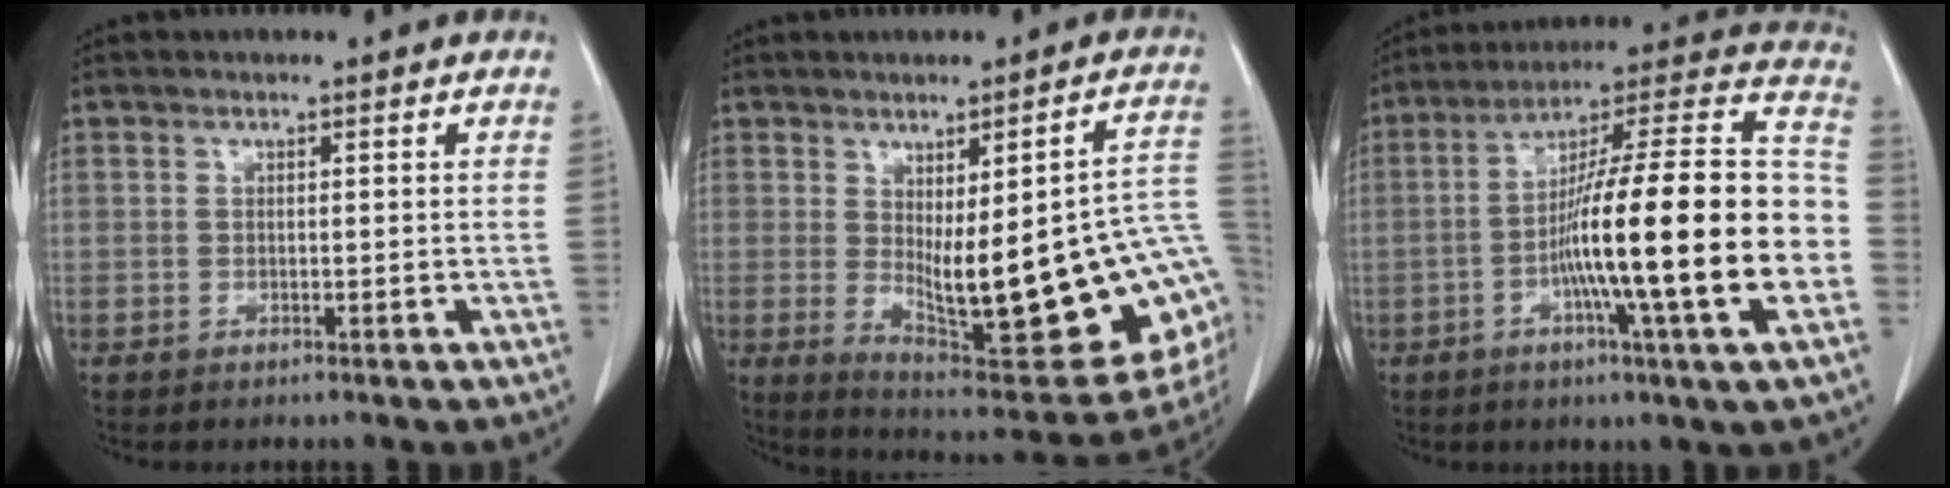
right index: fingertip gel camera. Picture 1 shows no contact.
{"total": 25.3, "force": [-2.2, 6.1, 24.4], "torque": [-0.253, -0.008, -0.008]}
{"total": 24.6, "force": [-5.0, 0.6, 24.1], "torque": [-0.322, 0.008, -0.092]}